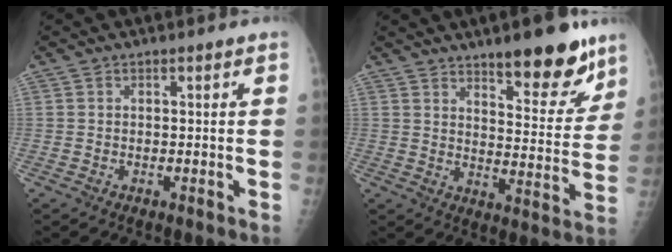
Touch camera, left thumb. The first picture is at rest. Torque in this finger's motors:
{"motor_torque": [2.29, 0.91, 0.80, -0.82, 0.04]}